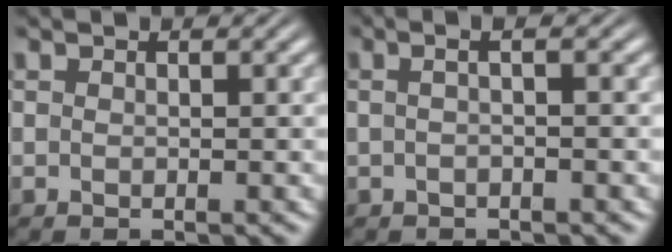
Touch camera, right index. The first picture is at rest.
{"total": 2.1, "force": [-0.1, 0.2, 2.1], "torque": [-0.027, 0.013, -0.009]}